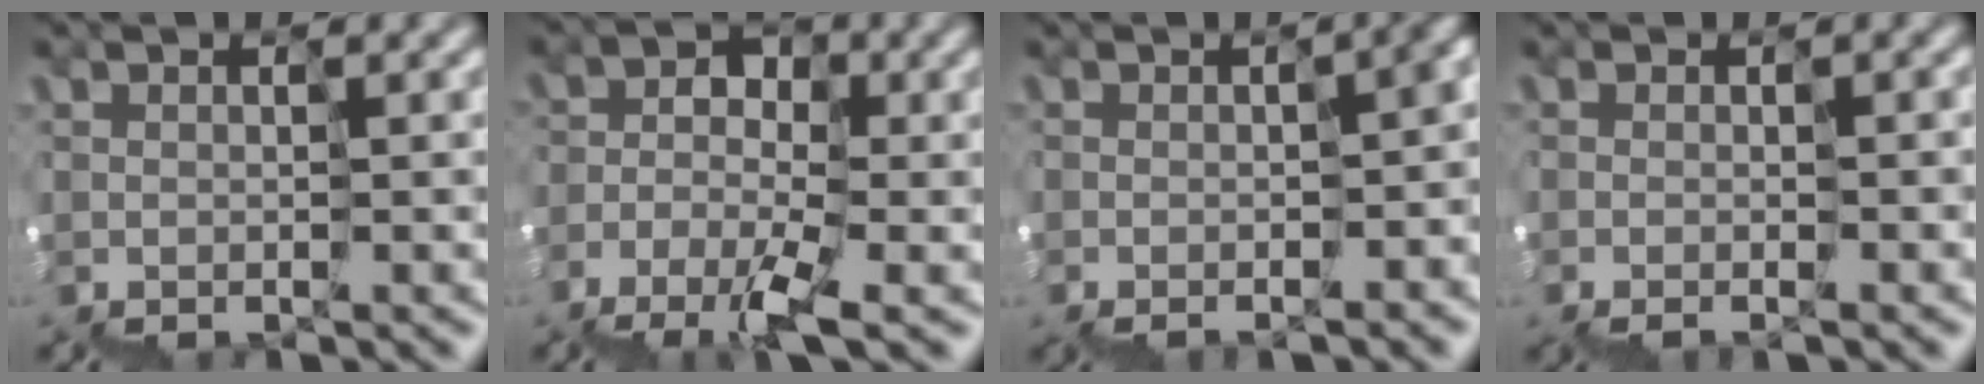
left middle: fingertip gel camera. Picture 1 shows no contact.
{"total": 1.8, "force": [-1.5, 1.0, 0.3], "torque": [-0.015, 0.014, -0.042]}
{"total": 7.4, "force": [-1.8, 3.4, 6.3], "torque": [-0.030, 0.010, -0.020]}
{"total": 0.9, "force": [-0.2, -0.6, -0.6], "torque": [0.019, 0.000, -0.003]}